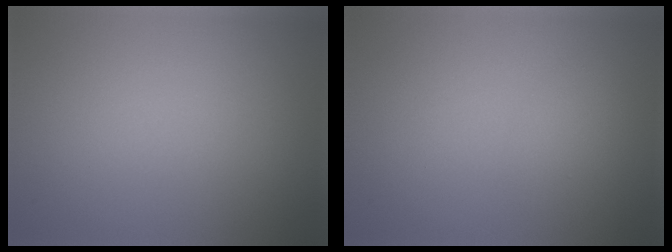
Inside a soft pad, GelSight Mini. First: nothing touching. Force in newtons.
{"total": 0.9, "press": 0.9, "slide": 0.1}